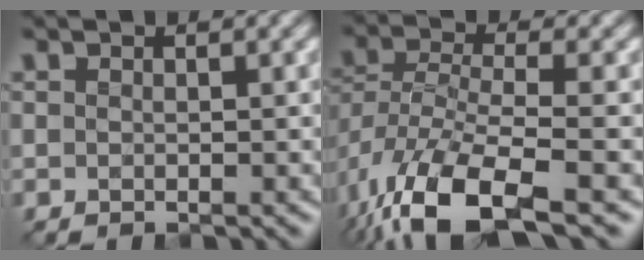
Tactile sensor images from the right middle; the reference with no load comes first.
{"total": 11.2, "force": [-6.2, 4.5, 8.1], "torque": [-0.179, -0.027, -0.110]}